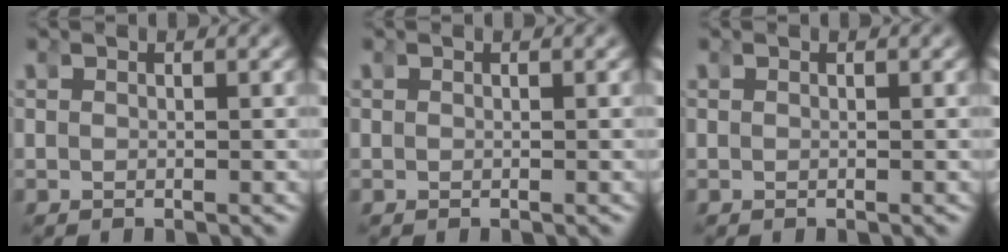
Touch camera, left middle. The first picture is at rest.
{"total": 0.0}
{"total": 0.0}